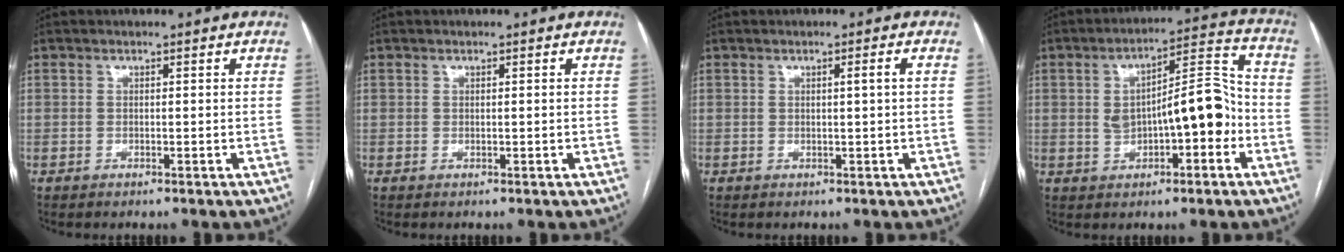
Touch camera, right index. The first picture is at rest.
{"total": 0.0}
{"total": 1.0, "force": [0.0, -0.2, 0.9], "torque": [-0.015, 0.002, 0.000]}
{"total": 11.5, "force": [-1.4, 3.9, 10.7], "torque": [-0.169, 0.041, -0.010]}